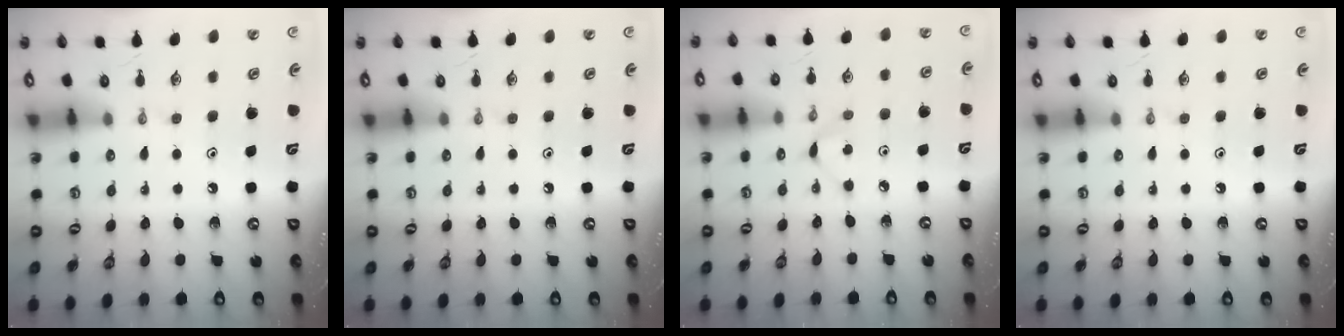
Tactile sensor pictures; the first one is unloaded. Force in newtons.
{"total": 0.0}
{"total": 3.3, "press": 3.3, "slide": 0.5}
{"total": 0.0}